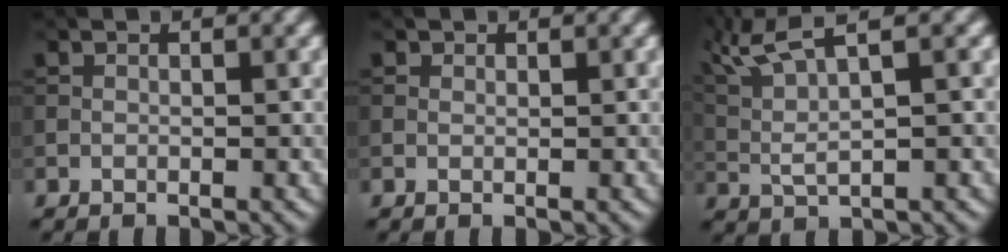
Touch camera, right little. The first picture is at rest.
{"total": 0.8, "force": [0.0, -0.4, -0.6], "torque": [0.000, 0.003, 0.022]}
{"total": 5.7, "force": [3.8, 0.7, 4.2], "torque": [-0.103, 0.021, 0.085]}